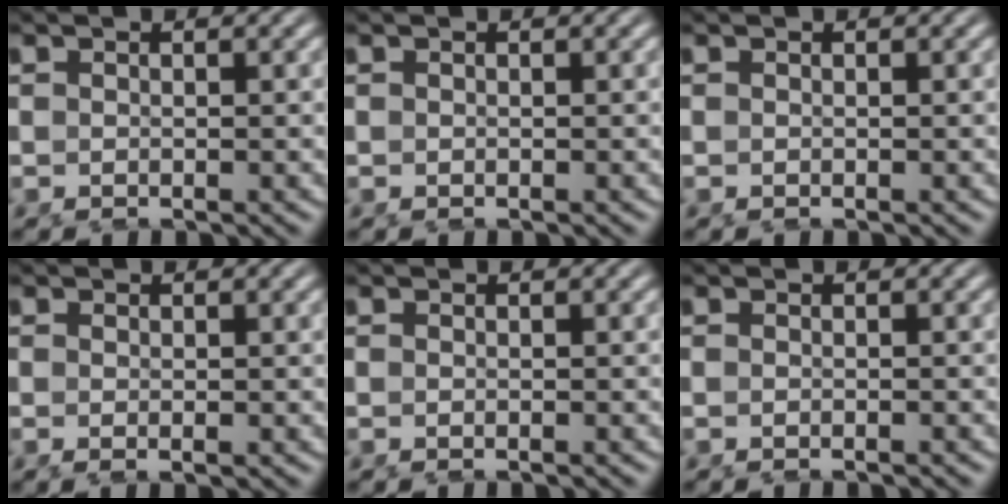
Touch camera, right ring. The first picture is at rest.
{"total": 0.0}
{"total": 0.0}
{"total": 0.9, "force": [-0.4, 0.4, 0.7], "torque": [-0.015, -0.007, -0.005]}
{"total": 0.6, "force": [-0.5, 0.2, 0.3], "torque": [-0.006, -0.002, -0.008]}
{"total": 0.8, "force": [-0.8, 0.1, 0.2], "torque": [-0.006, -0.003, -0.012]}